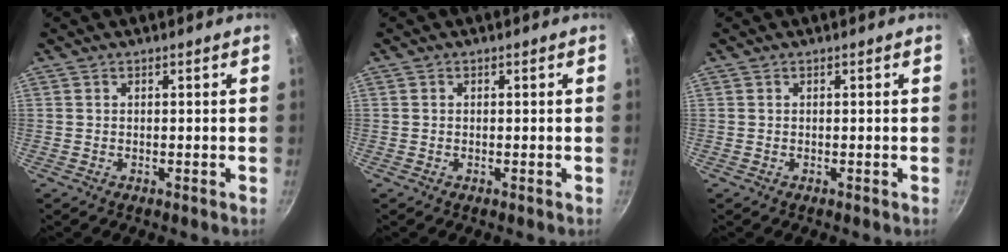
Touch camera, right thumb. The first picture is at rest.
{"total": 0.0}
{"total": 0.0}